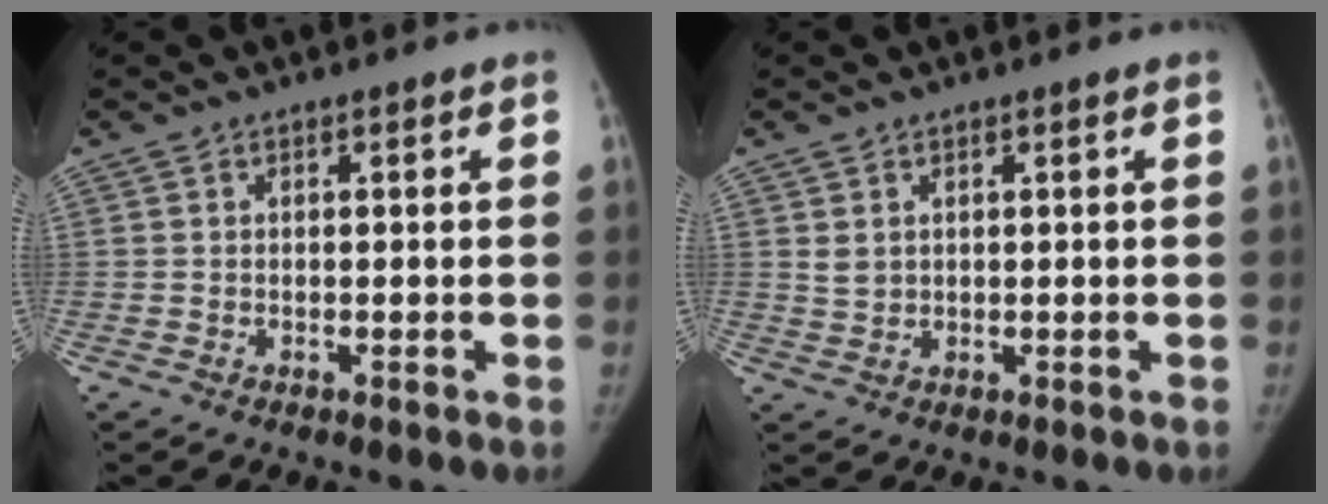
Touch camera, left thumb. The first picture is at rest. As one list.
[{"total": 1.9, "force": [0.9, 1.4, 0.9], "torque": [-0.013, -0.007, 0.025]}]